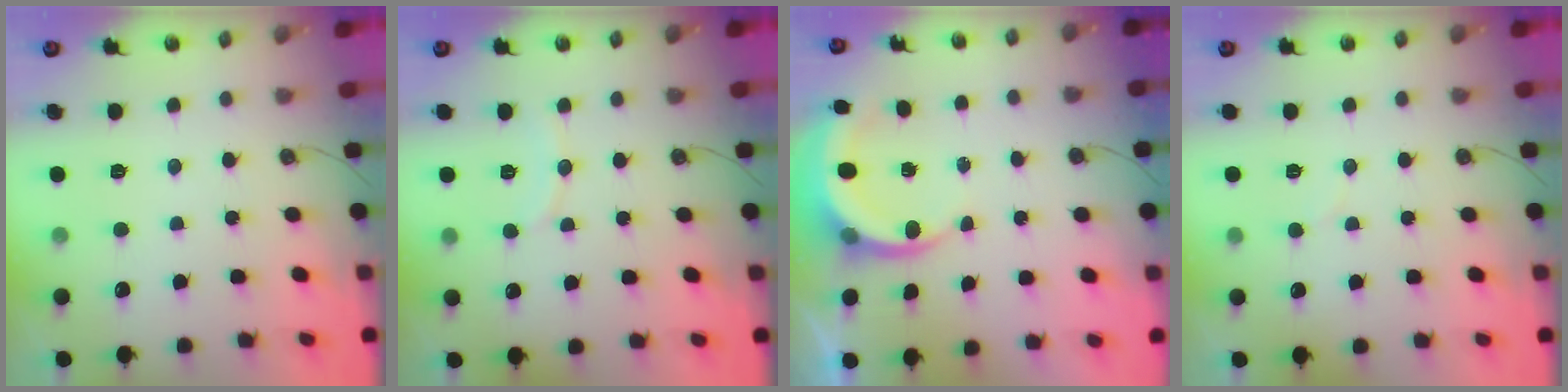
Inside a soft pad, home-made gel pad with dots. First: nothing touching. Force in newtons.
{"total": 5.7, "press": 5.7, "slide": 0.5}
{"total": 4.7, "press": 4.7, "slide": 0.1}
{"total": 4.1, "press": 4.1, "slide": 0.4}